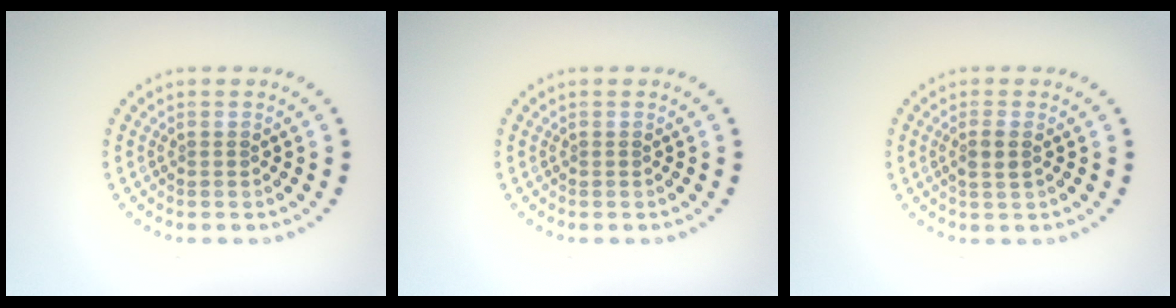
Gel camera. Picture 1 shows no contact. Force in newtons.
{"total": 0.0}
{"total": 1.5, "press": 1.4, "slide": 0.6}